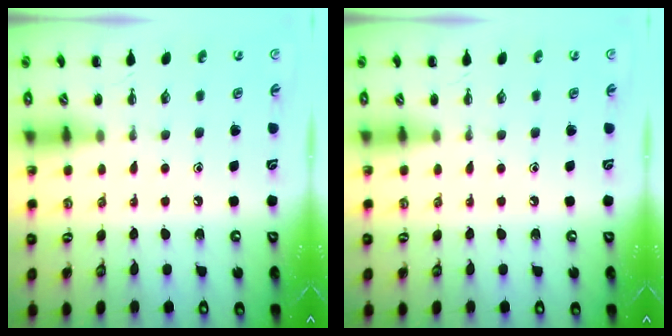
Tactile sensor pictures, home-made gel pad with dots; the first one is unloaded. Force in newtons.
{"total": 0.0}